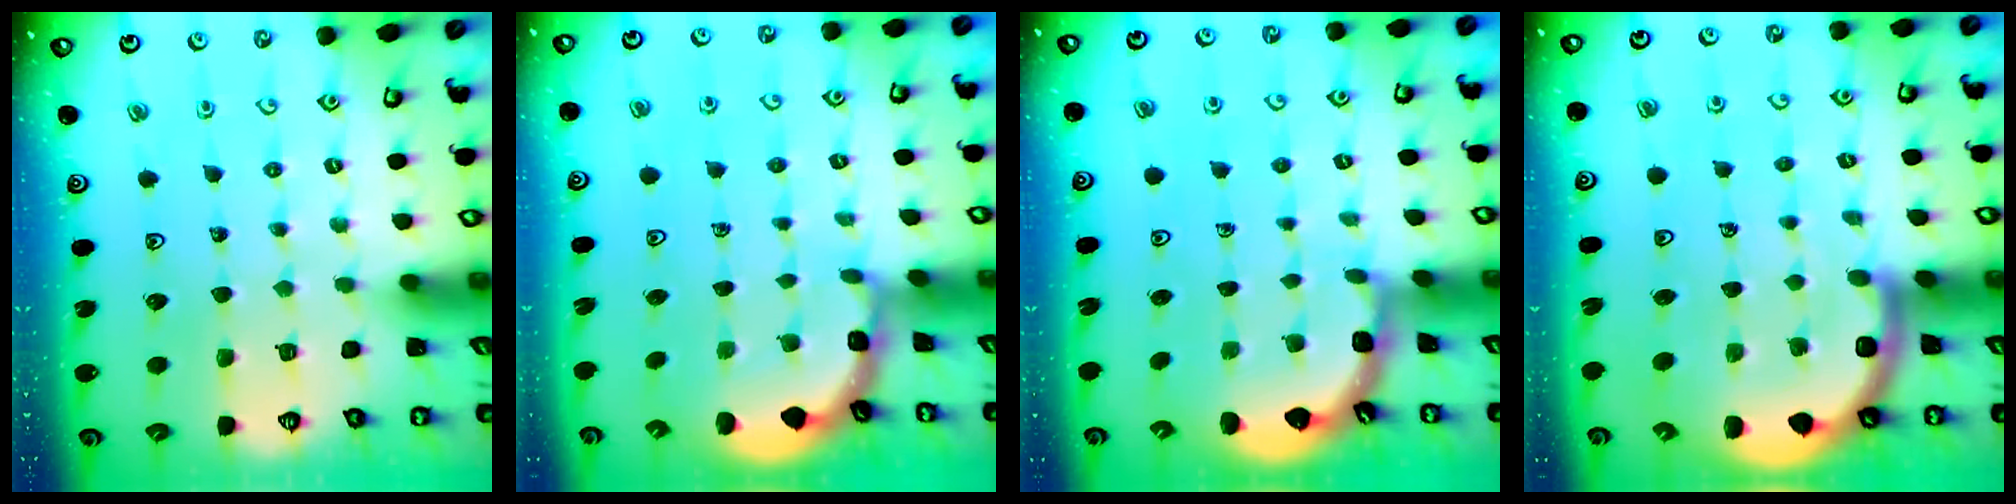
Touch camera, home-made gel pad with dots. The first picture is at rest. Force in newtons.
{"total": 1.3, "press": 1.3, "slide": 0.1}
{"total": 1.9, "press": 1.9, "slide": 0.2}
{"total": 7.8, "press": 7.6, "slide": 1.8}